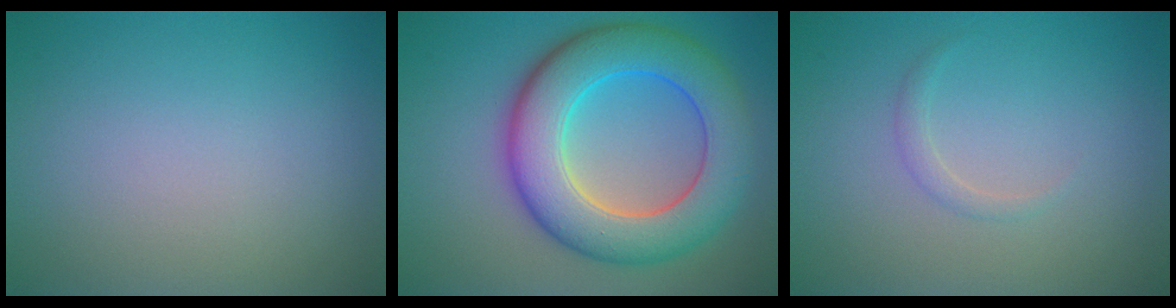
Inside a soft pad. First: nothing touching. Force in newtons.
{"total": 9.7, "press": 9.7, "slide": 0.1}
{"total": 0.9, "press": 0.9, "slide": 0.0}